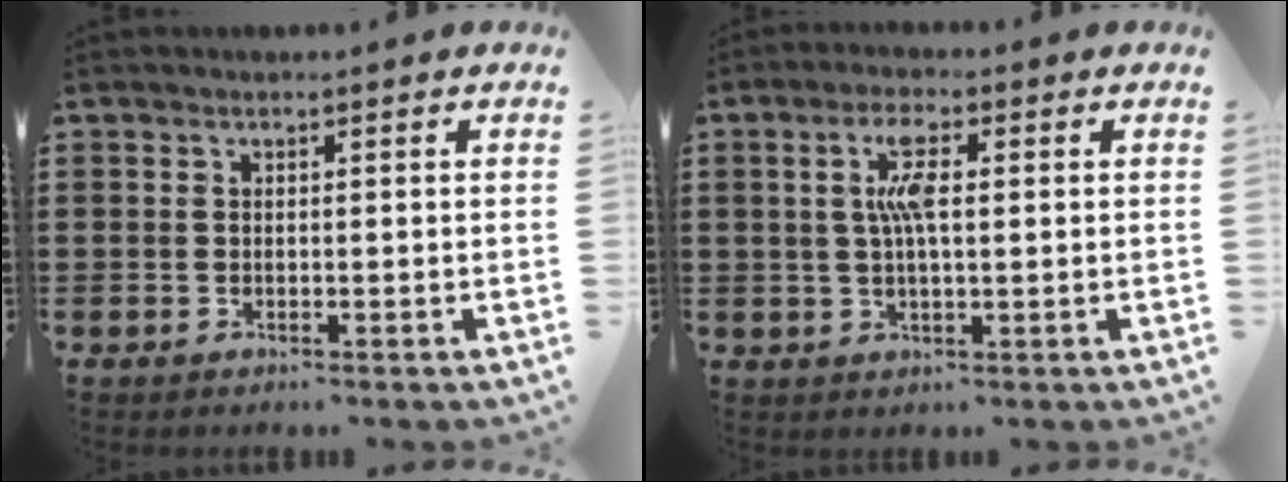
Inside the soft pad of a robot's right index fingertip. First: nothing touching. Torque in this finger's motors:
{"motor_torque": [0.41, -0.18, 0.20, 0.11]}